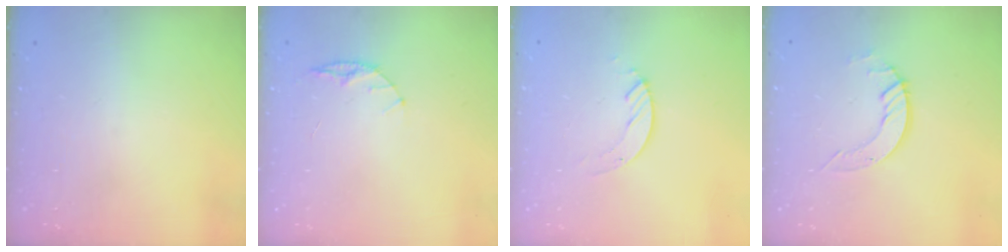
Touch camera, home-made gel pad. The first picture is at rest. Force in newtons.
{"total": 5.1, "press": 5.1, "slide": 0.6}
{"total": 3.4, "press": 3.4, "slide": 0.4}
{"total": 4.8, "press": 4.8, "slide": 0.3}